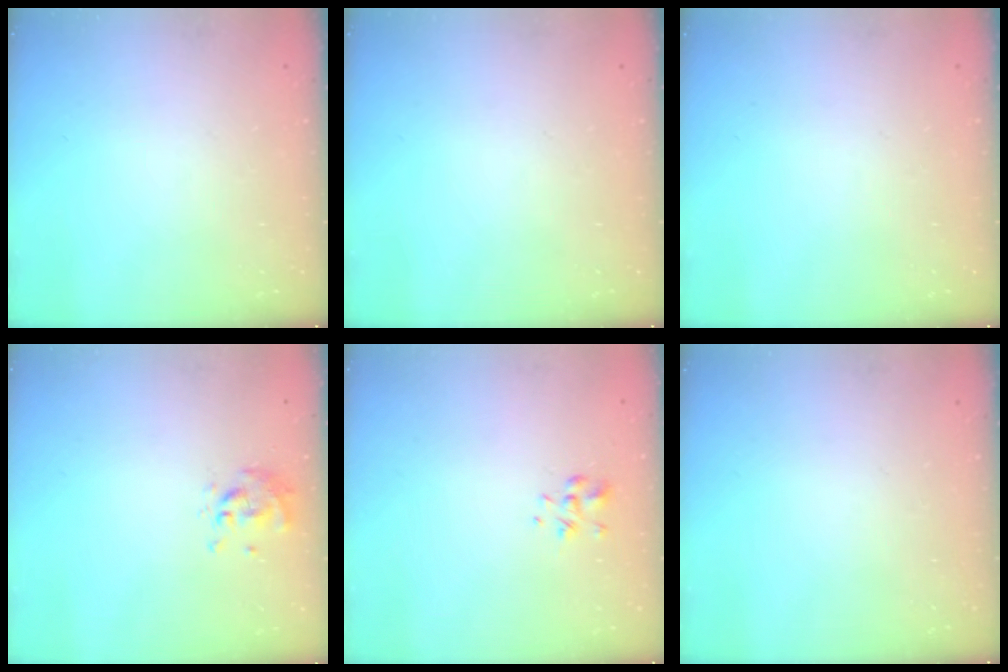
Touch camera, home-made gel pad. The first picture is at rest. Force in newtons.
{"total": 0.0}
{"total": 0.0}
{"total": 0.6, "press": 0.5, "slide": 0.2}
{"total": 1.3, "press": 1.2, "slide": 0.6}
{"total": 0.0}